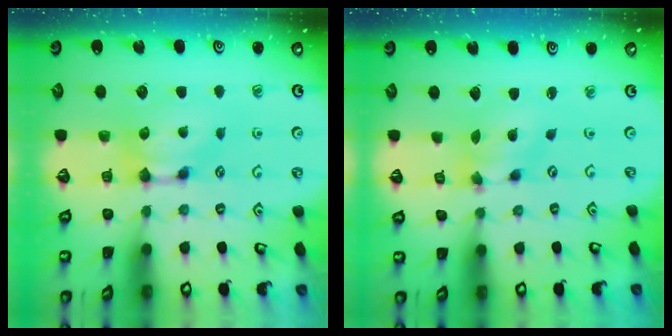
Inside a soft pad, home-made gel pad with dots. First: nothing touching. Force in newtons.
{"total": 3.3, "press": 2.8, "slide": 1.6}